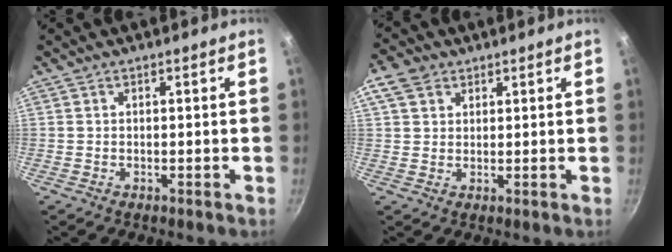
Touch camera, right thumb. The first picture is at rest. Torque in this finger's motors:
{"motor_torque": [0.29, 0.31, 0.12, -0.01, 0.17]}